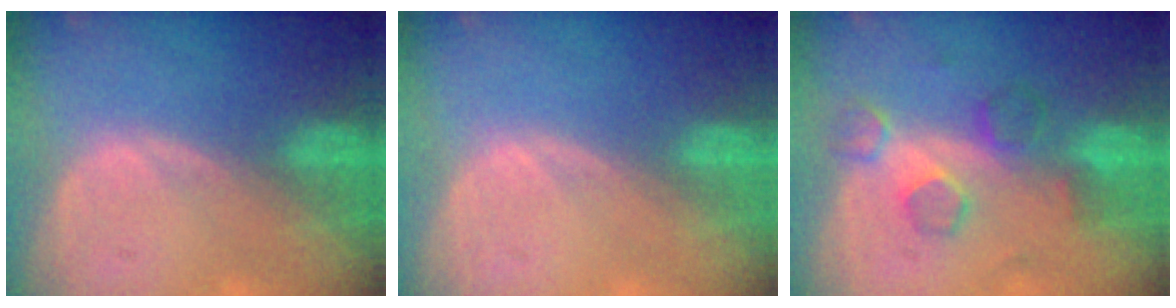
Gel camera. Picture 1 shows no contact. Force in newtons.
{"total": 0.0}
{"total": 5.7, "press": 5.5, "slide": 1.3}